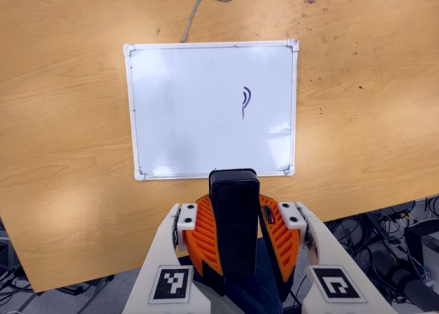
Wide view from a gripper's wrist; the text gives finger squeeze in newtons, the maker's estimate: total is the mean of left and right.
{"total": 8.9, "left": 8.7, "right": 9.1}